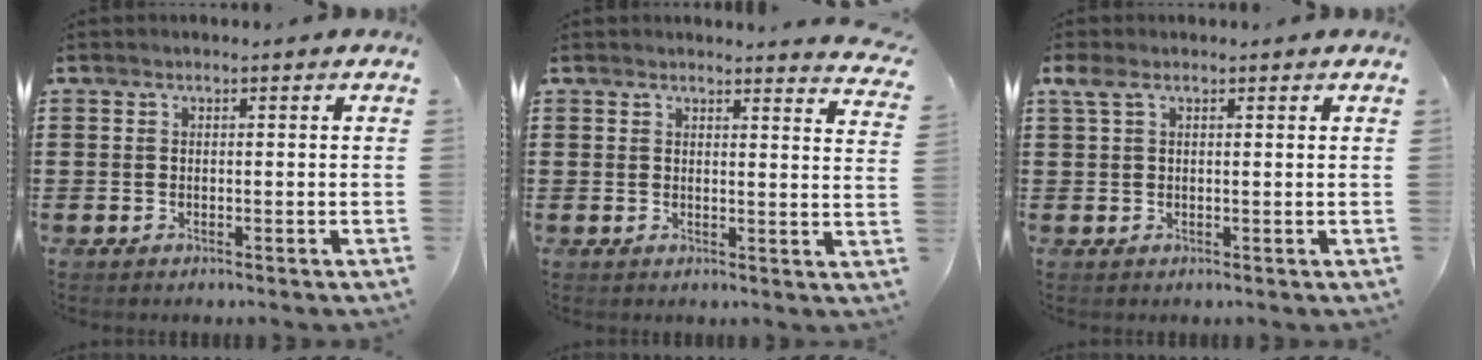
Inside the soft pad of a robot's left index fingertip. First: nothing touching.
{"total": 2.8, "force": [2.7, -0.3, 0.4], "torque": [-0.011, -0.014, 0.049]}
{"total": 1.9, "force": [1.0, 0.9, 1.4], "torque": [-0.032, 0.006, 0.018]}